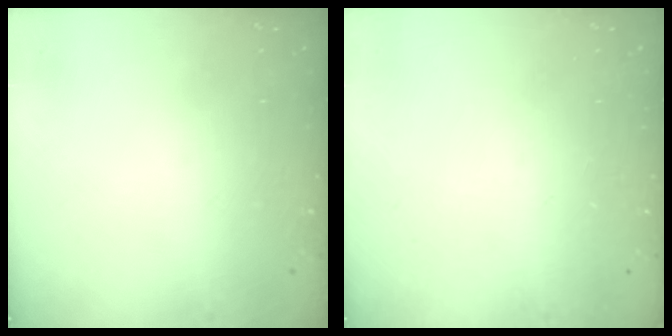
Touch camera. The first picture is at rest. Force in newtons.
{"total": 0.0}